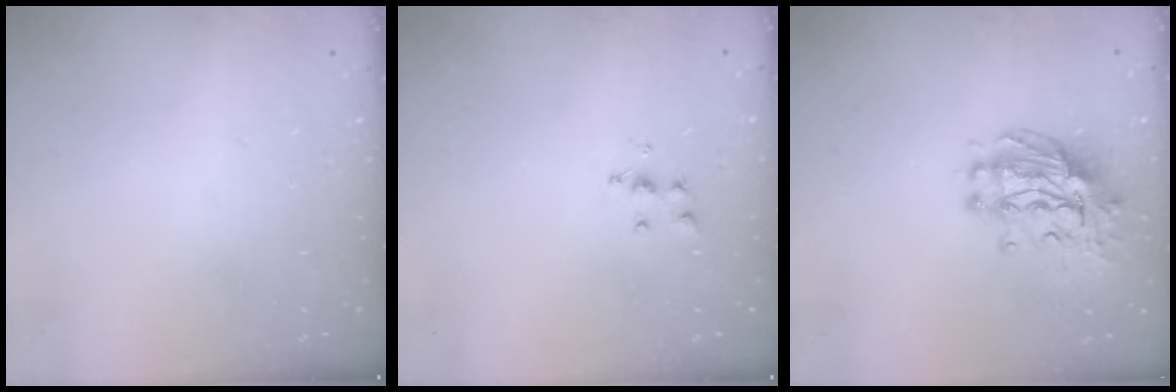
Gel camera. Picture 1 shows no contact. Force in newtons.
{"total": 6.1, "press": 6.1, "slide": 0.5}
{"total": 11.5, "press": 11.4, "slide": 1.2}